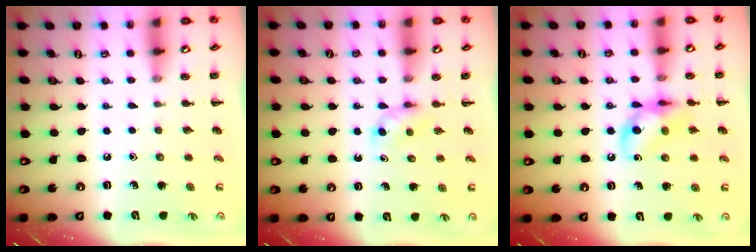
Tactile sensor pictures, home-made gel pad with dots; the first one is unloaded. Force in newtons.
{"total": 3.0, "press": 2.7, "slide": 1.1}
{"total": 12.5, "press": 12.4, "slide": 1.7}